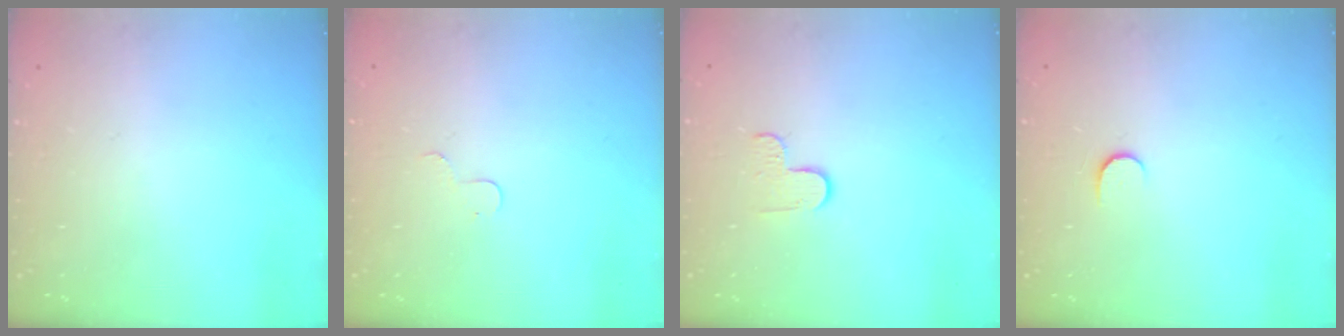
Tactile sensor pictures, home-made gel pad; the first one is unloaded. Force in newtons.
{"total": 3.1, "press": 3.1, "slide": 0.3}
{"total": 3.8, "press": 3.8, "slide": 0.4}
{"total": 3.9, "press": 3.9, "slide": 0.4}